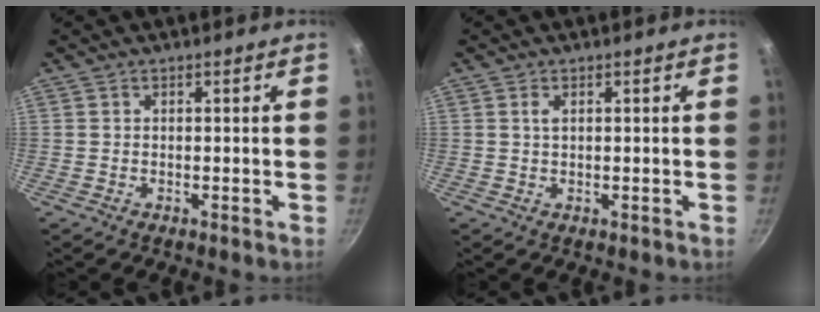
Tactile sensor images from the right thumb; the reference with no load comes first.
{"total": 1.3, "force": [0.4, 0.5, 1.1], "torque": [-0.019, 0.000, 0.008]}